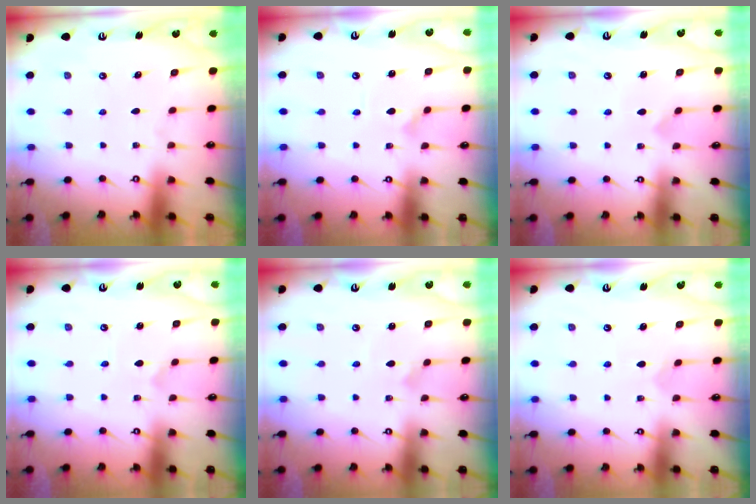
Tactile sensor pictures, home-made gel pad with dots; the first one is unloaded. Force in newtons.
{"total": 5.0, "press": 4.9, "slide": 0.7}
{"total": 3.0, "press": 3.0, "slide": 0.3}
{"total": 0.0}
{"total": 2.1, "press": 2.1, "slide": 0.1}
{"total": 3.3, "press": 3.2, "slide": 0.4}